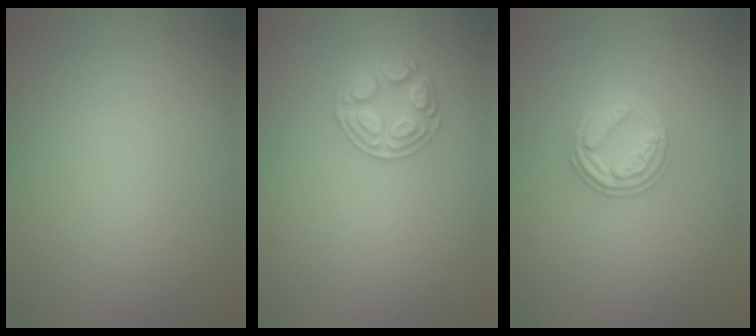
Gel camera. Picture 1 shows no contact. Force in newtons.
{"total": 2.6, "press": 2.6, "slide": 0.2}
{"total": 2.8, "press": 2.7, "slide": 0.8}